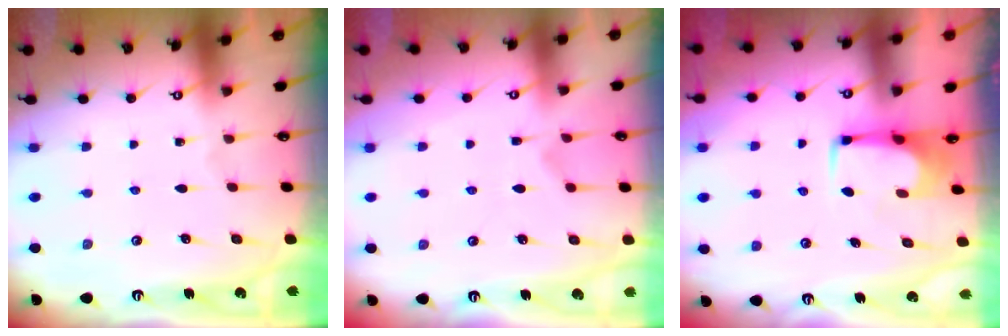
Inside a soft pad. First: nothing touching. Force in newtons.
{"total": 1.5, "press": 1.1, "slide": 1.1}
{"total": 0.8, "press": 0.8, "slide": 0.3}